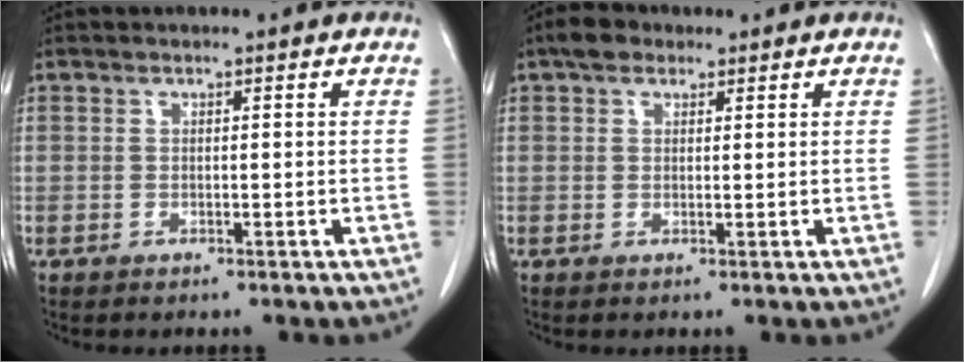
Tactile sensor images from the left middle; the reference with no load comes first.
{"total": 2.9, "force": [2.0, 1.8, 1.3], "torque": [-0.028, 0.015, 0.032]}